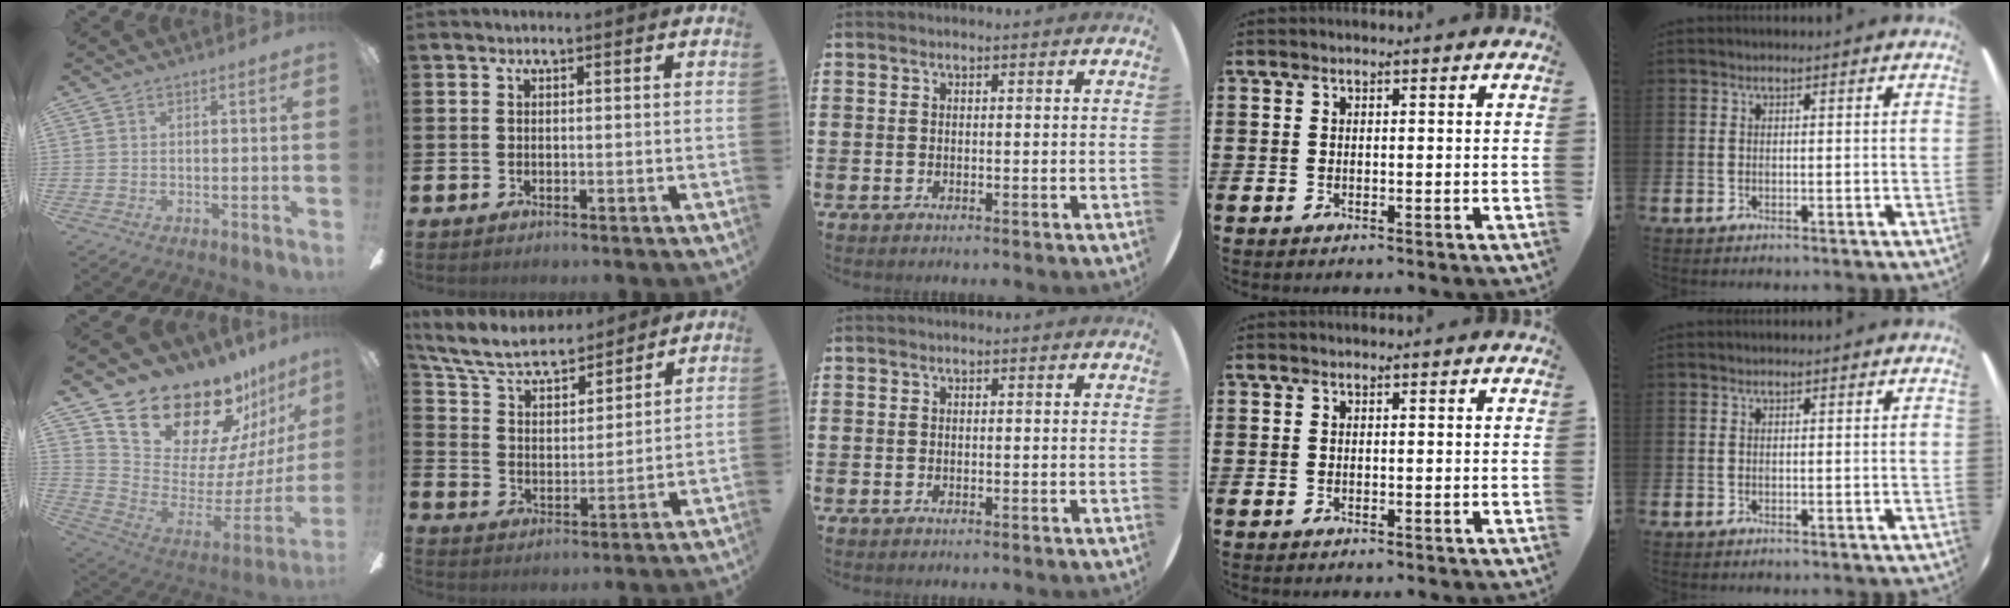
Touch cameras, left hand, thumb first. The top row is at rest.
{"thumb": {"total": 23.7, "force": [19.6, 9.8, 9.0], "torque": [-0.147, -0.149, 0.365]}, "index": {"total": 7.6, "force": [6.9, 2.3, 2.3], "torque": [-0.080, -0.047, 0.119]}}